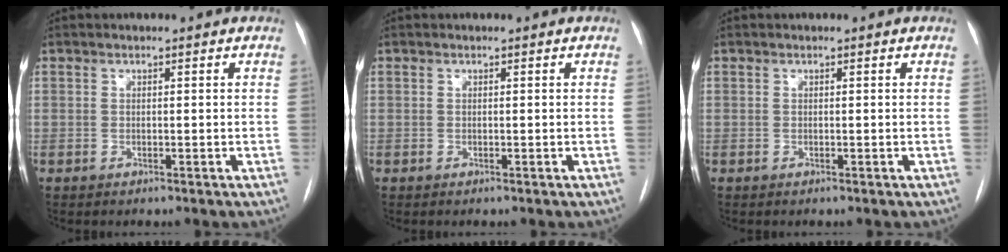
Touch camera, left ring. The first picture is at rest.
{"total": 0.0}
{"total": 0.0}